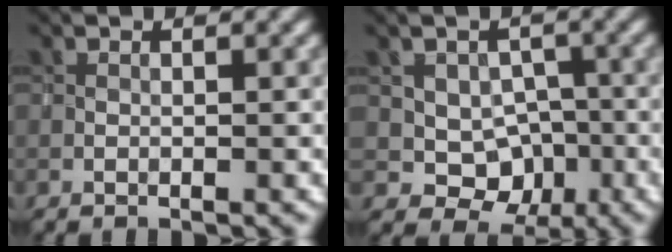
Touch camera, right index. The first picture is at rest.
{"total": 4.4, "force": [-0.4, 3.8, 2.1], "torque": [-0.013, 0.001, -0.009]}